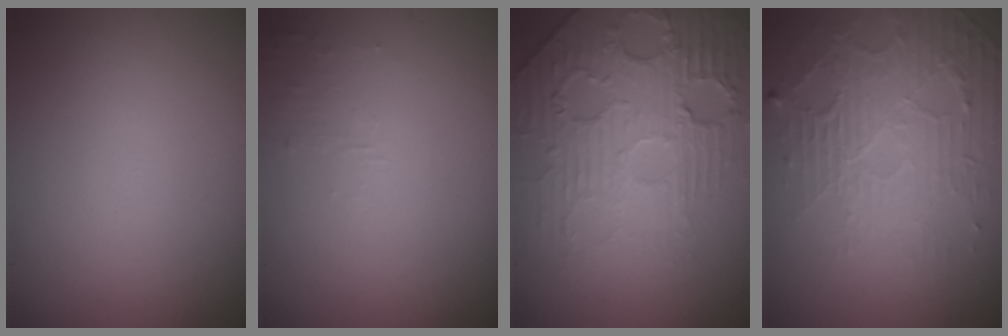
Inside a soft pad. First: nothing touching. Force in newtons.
{"total": 0.9, "press": 0.9, "slide": 0.1}
{"total": 4.5, "press": 4.2, "slide": 1.6}
{"total": 5.0, "press": 3.2, "slide": 3.8}